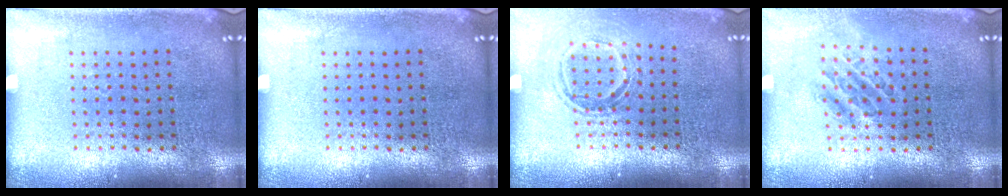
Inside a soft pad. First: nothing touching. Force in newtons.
{"total": 0.0}
{"total": 1.5, "press": 1.2, "slide": 0.9}
{"total": 1.1, "press": 1.1, "slide": 0.3}